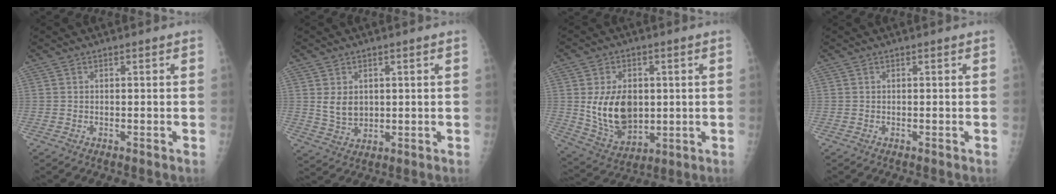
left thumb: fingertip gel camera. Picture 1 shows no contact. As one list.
[{"total": 4.9, "force": [1.0, 3.8, 3.0], "torque": [-0.037, -0.013, 0.030]}, {"total": 13.3, "force": [0.8, 9.1, 9.6], "torque": [-0.135, -0.020, 0.032]}, {"total": 0.0}]